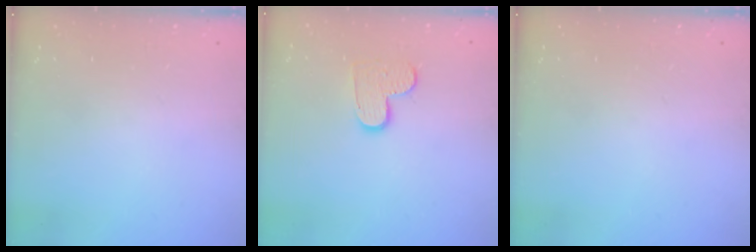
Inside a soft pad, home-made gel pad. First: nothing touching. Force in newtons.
{"total": 8.5, "press": 8.4, "slide": 0.6}
{"total": 0.0}